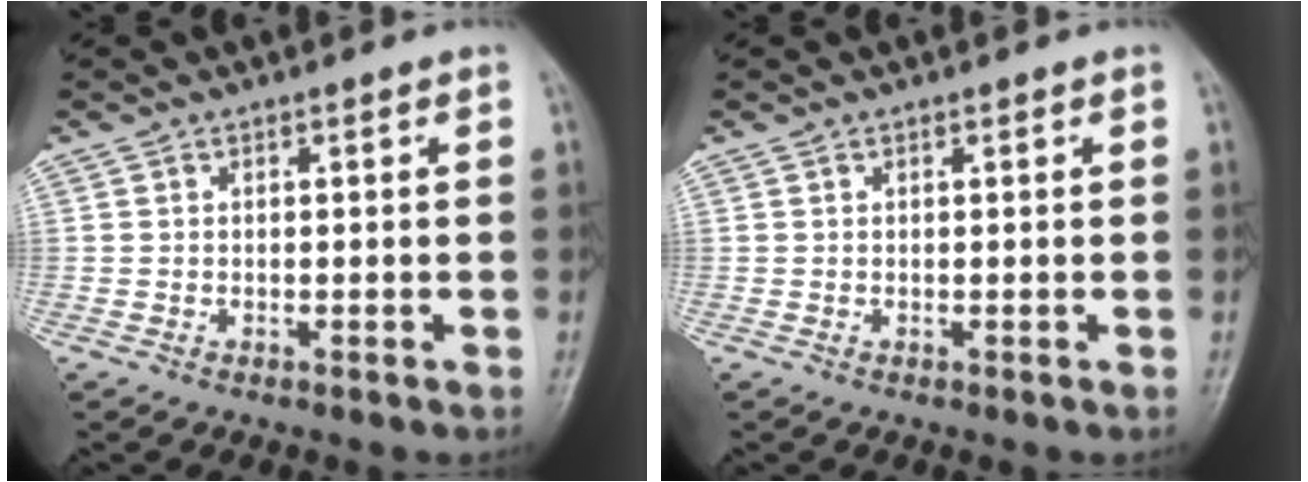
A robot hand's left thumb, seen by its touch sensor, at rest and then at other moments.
{"total": 0.0}